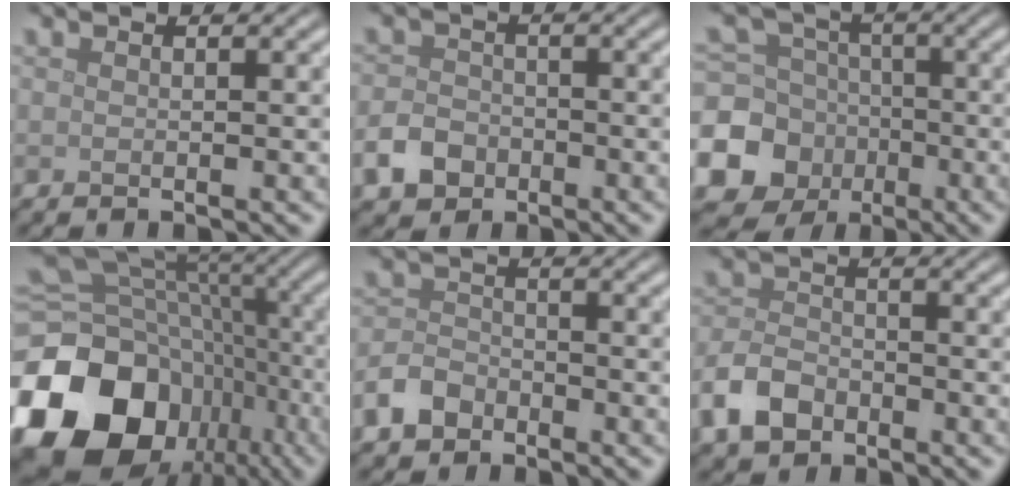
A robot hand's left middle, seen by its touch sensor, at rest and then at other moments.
{"total": 3.4, "force": [-1.8, 2.5, 1.4], "torque": [-0.027, -0.002, -0.037]}
{"total": 13.0, "force": [-4.7, 11.6, 3.5], "torque": [-0.103, -0.040, -0.103]}
{"total": 21.8, "force": [-8.5, 17.4, 10.0], "torque": [-0.205, -0.044, -0.132]}
{"total": 2.9, "force": [-2.0, 1.8, 1.0], "torque": [-0.018, 0.003, -0.048]}
{"total": 4.0, "force": [-2.4, 2.5, 2.0], "torque": [-0.039, -0.001, -0.055]}